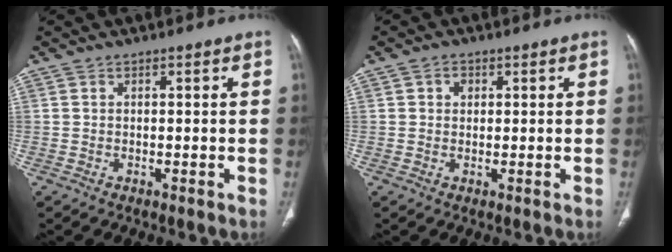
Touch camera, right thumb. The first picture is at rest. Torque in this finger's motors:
{"motor_torque": [-0.32, 0.26, -0.15, 0.11, 0.08]}